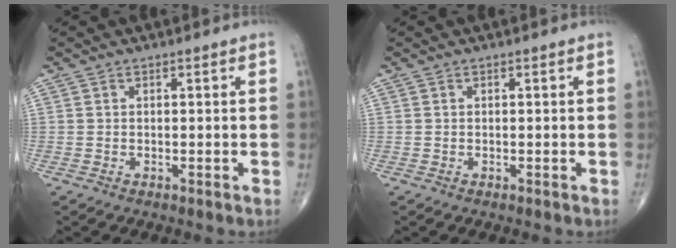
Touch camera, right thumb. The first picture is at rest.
{"total": 0.0}